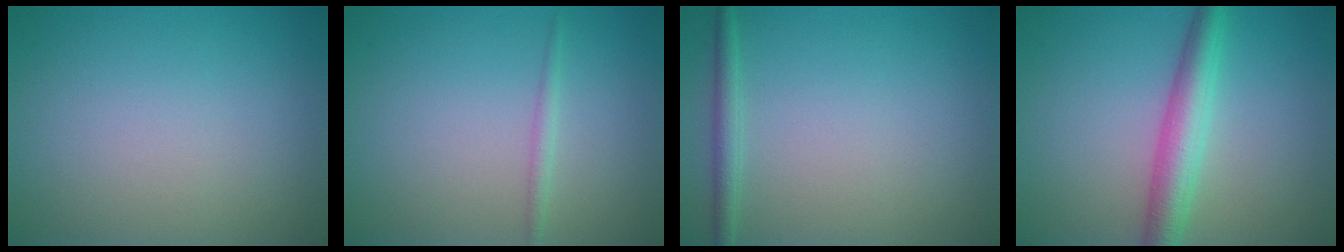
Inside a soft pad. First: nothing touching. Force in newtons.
{"total": 1.0, "press": 1.0, "slide": 0.1}
{"total": 1.6, "press": 1.6, "slide": 0.1}
{"total": 4.3, "press": 4.3, "slide": 0.1}